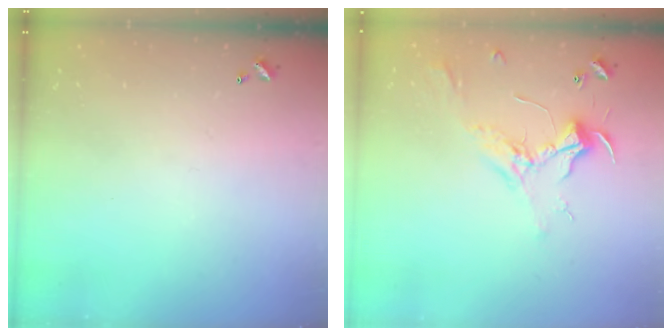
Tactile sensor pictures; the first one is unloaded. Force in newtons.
{"total": 2.3, "press": 2.2, "slide": 0.7}